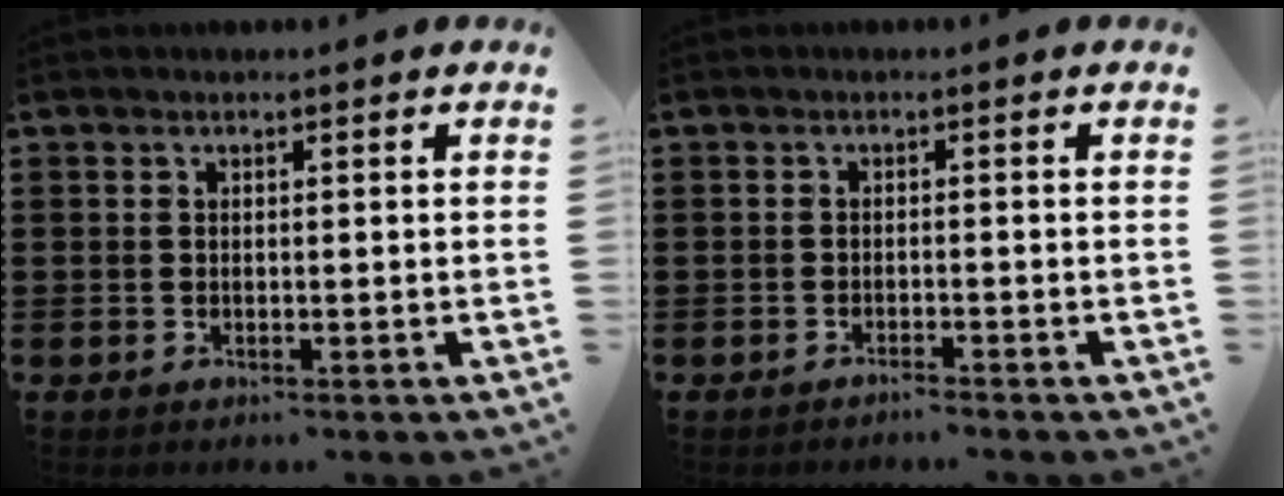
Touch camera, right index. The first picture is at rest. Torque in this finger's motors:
{"motor_torque": [1.27, 0.87, 0.03, -0.01]}